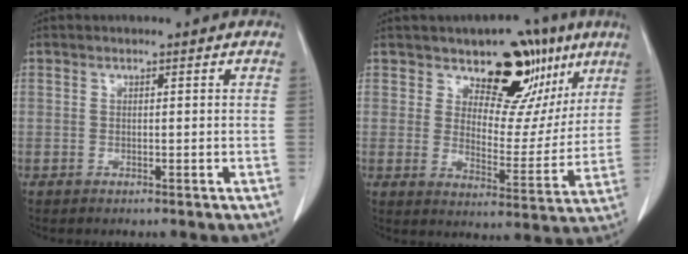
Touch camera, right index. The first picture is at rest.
{"total": 12.6, "force": [8.1, 6.9, 6.7], "torque": [-0.069, -0.004, 0.117]}